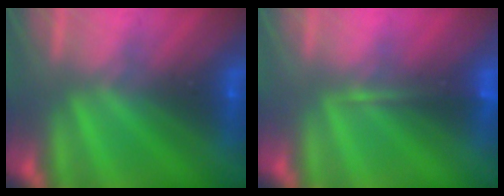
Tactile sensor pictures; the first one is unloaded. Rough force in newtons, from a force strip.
{"total": 1.6}